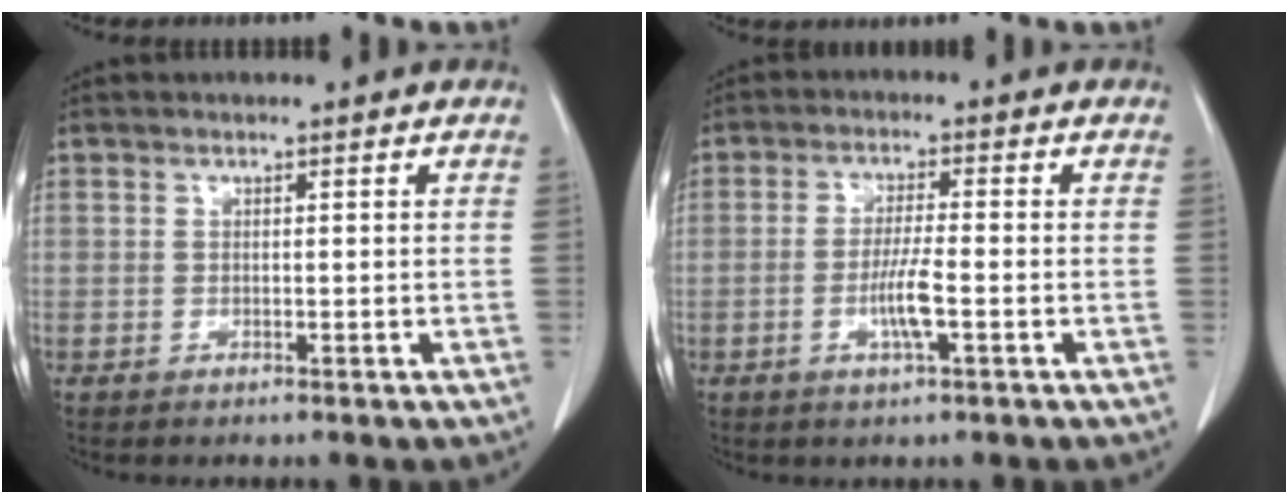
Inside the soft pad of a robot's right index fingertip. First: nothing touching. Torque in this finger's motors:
{"motor_torque": [0.93, -0.18, 0.40, 0.06]}